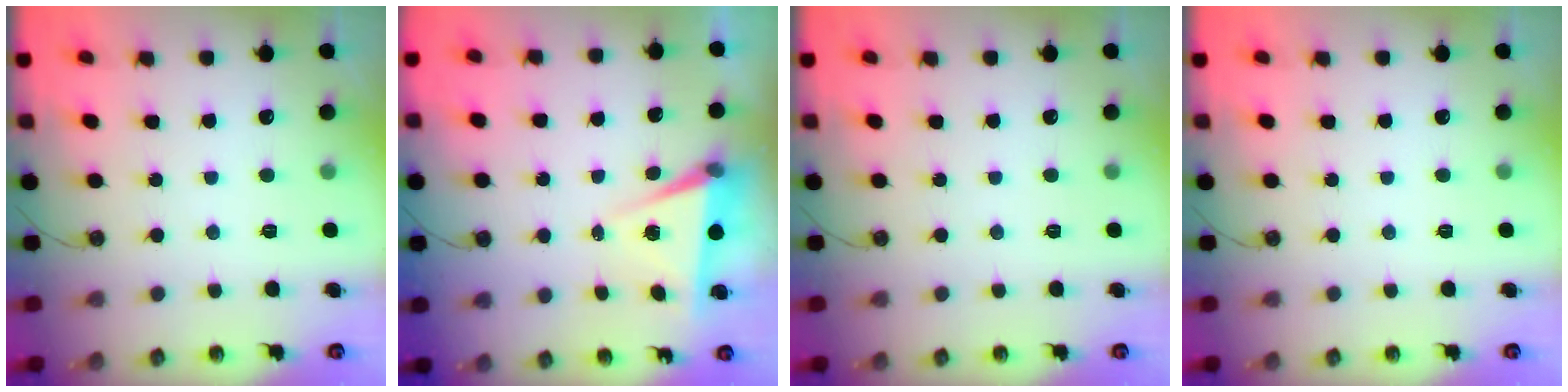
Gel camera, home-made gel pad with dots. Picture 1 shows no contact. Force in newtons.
{"total": 6.0, "press": 4.3, "slide": 4.2}
{"total": 0.0}
{"total": 0.0}